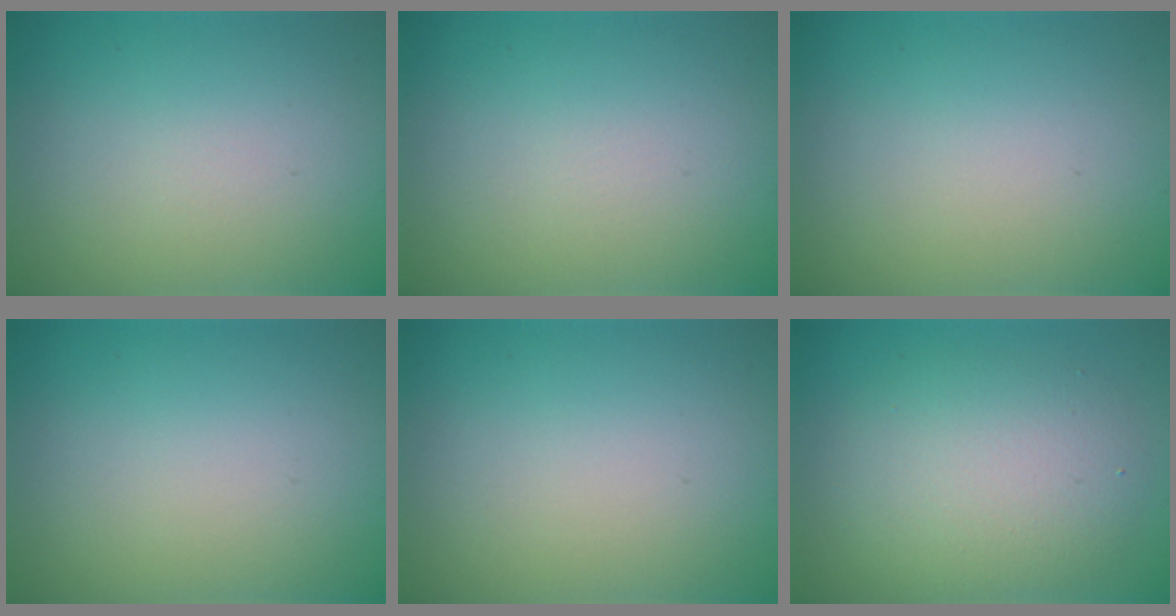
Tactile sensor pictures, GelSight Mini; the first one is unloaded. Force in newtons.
{"total": 0.0}
{"total": 0.0}
{"total": 0.0}
{"total": 0.0}
{"total": 5.5, "press": 5.5, "slide": 0.5}